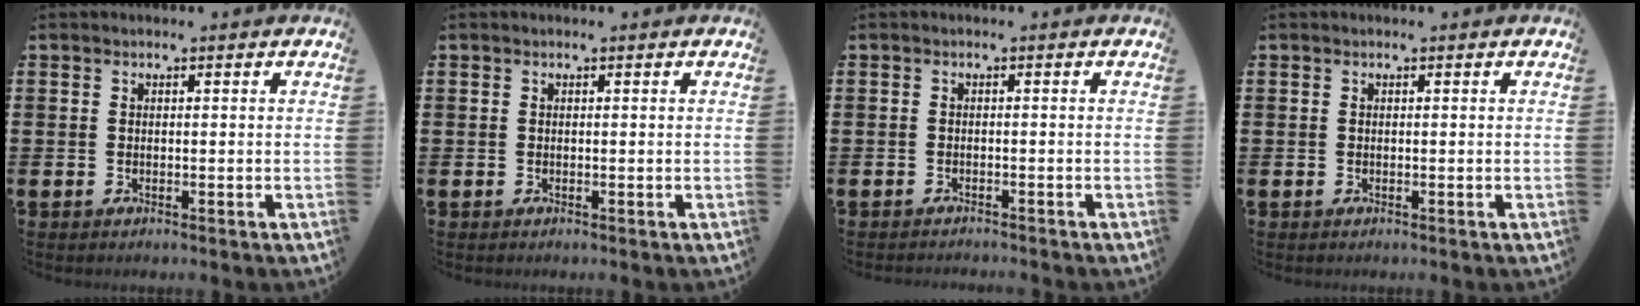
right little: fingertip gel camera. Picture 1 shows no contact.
{"total": 0.0}
{"total": 0.8, "force": [-0.7, -0.1, -0.1], "torque": [0.000, 0.000, -0.016]}
{"total": 0.0}